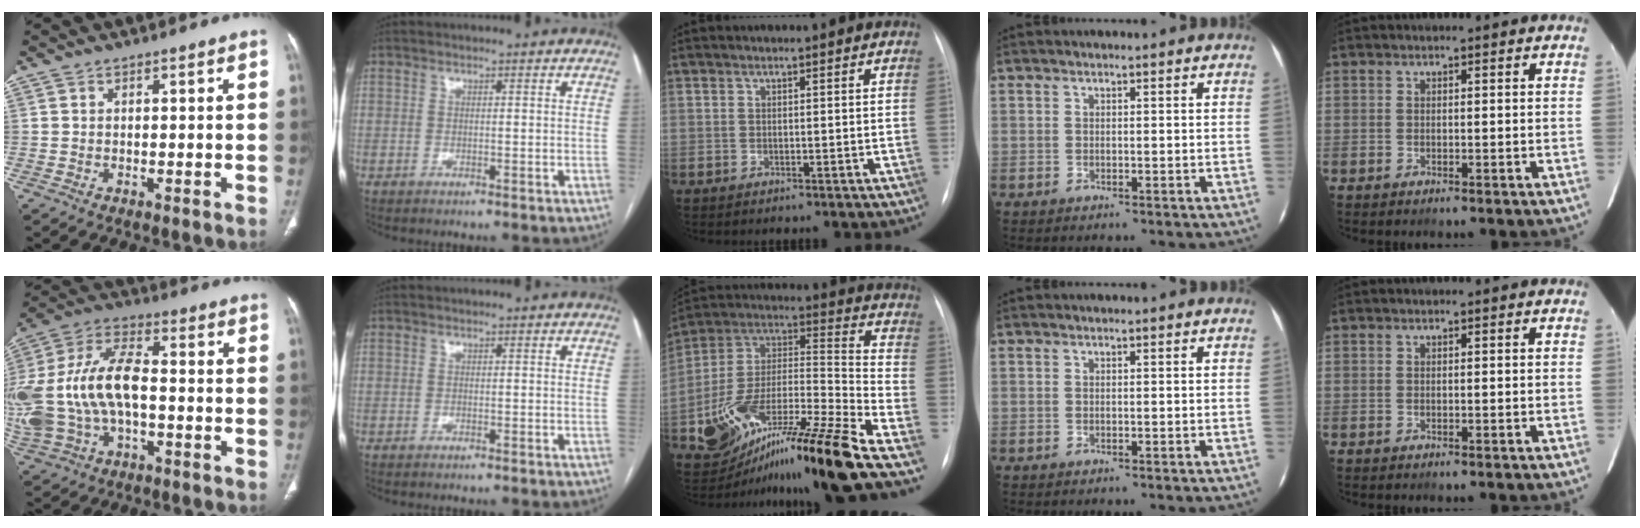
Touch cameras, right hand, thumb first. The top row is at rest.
{"thumb": {"total": 20.6, "force": [-1.7, 11.5, 17.0], "torque": [-0.382, 0.029, -0.025]}, "middle": {"total": 20.3, "force": [-14.1, 0.5, 14.6], "torque": [-0.261, 0.000, -0.238]}}